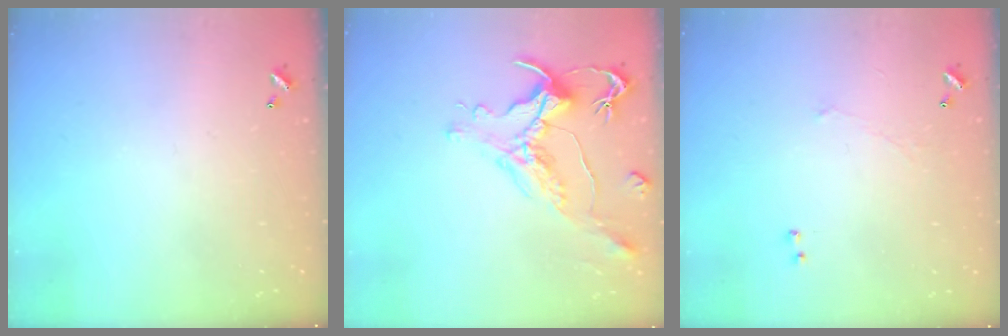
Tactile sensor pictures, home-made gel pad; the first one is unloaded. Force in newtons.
{"total": 1.8, "press": 1.4, "slide": 1.2}
{"total": 0.9, "press": 0.7, "slide": 0.7}